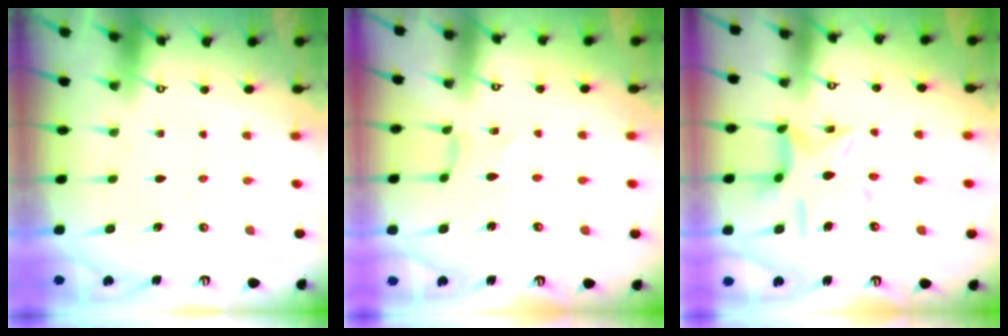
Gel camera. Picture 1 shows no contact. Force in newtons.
{"total": 0.6, "press": 0.5, "slide": 0.3}
{"total": 11.2, "press": 11.1, "slide": 1.0}